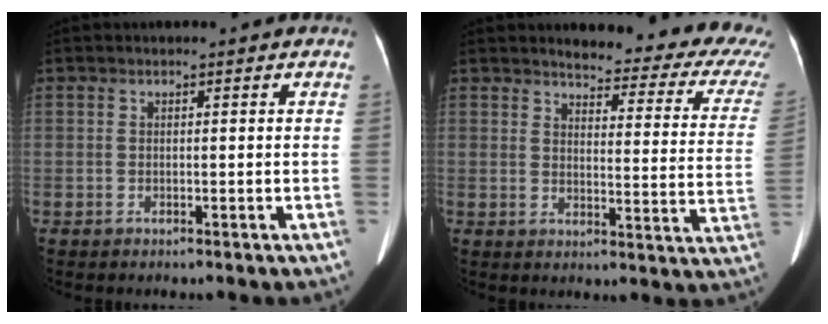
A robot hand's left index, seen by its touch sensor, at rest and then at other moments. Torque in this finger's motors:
{"motor_torque": [0.91, -1.23, 0.15, 0.04]}